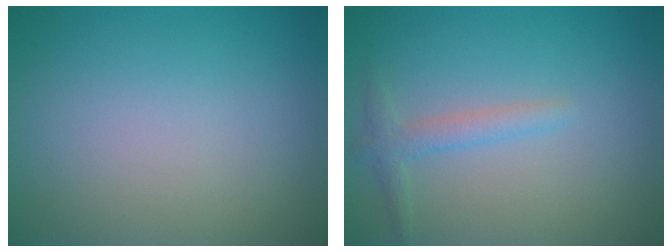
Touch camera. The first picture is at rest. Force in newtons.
{"total": 1.7, "press": 1.7, "slide": 0.1}